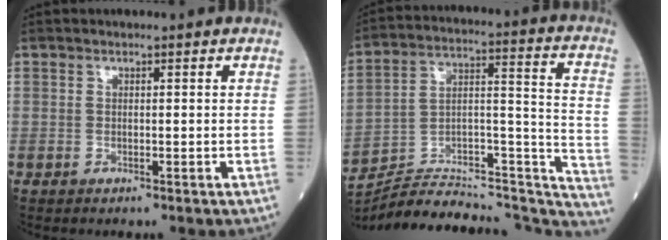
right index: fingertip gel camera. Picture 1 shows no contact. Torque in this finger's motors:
{"motor_torque": [-0.59, -0.85, -0.51, -0.07]}